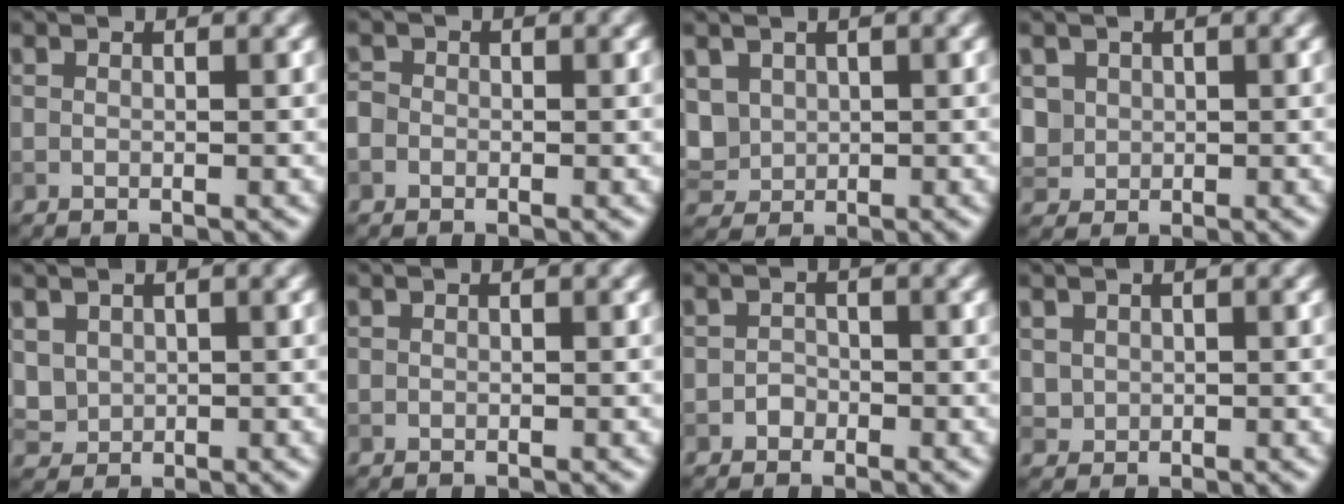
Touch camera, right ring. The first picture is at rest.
{"total": 1.5, "force": [-0.4, 1.4, 0.5], "torque": [-0.005, 0.002, -0.014]}
{"total": 3.3, "force": [0.6, 2.8, 1.5], "torque": [-0.048, -0.004, 0.017]}
{"total": 1.9, "force": [0.4, 1.8, 0.4], "torque": [-0.015, -0.010, 0.018]}
{"total": 1.9, "force": [0.6, 1.6, 0.7], "torque": [-0.020, -0.009, 0.022]}
{"total": 0.0}
{"total": 1.1, "force": [-0.7, 0.8, 0.1], "torque": [0.003, -0.002, -0.013]}
{"total": 0.9, "force": [0.3, 0.9, 0.2], "torque": [-0.006, -0.005, 0.013]}